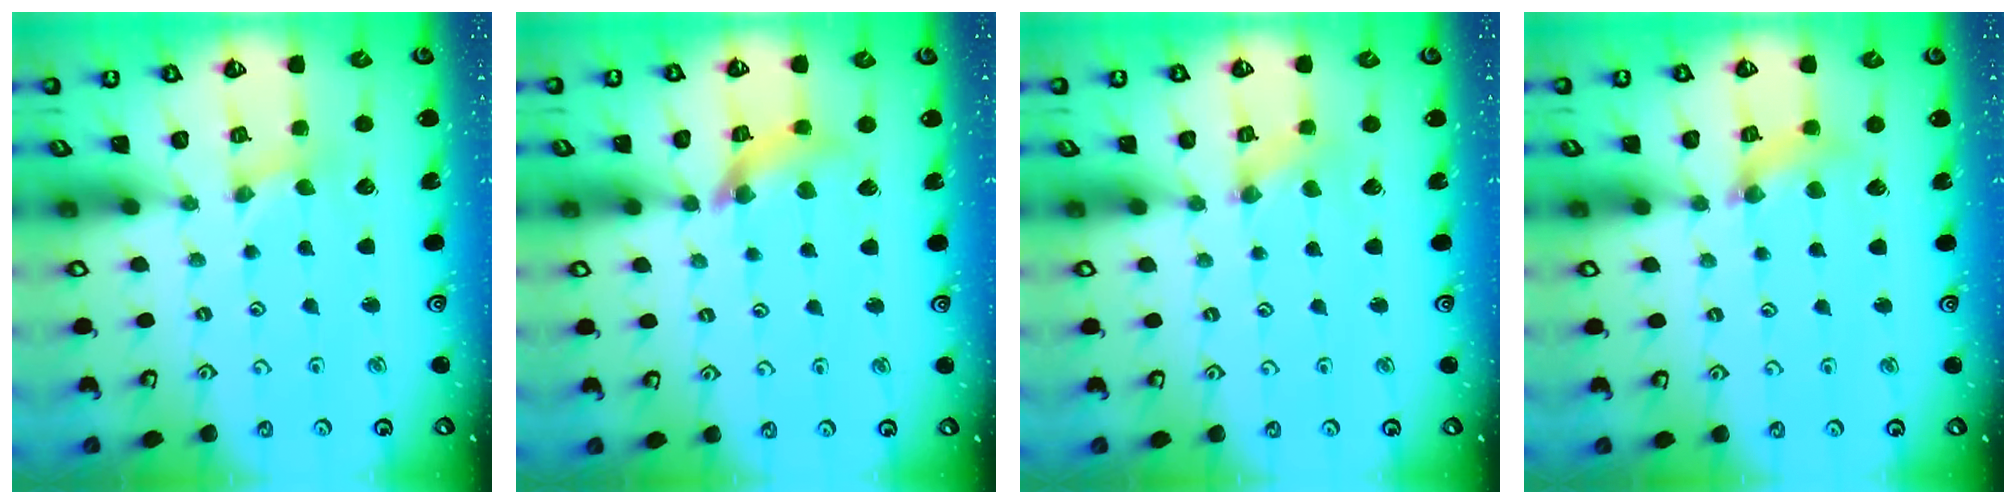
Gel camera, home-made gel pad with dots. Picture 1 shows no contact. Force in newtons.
{"total": 10.2, "press": 10.1, "slide": 1.3}
{"total": 0.0}
{"total": 5.5, "press": 5.5, "slide": 0.6}